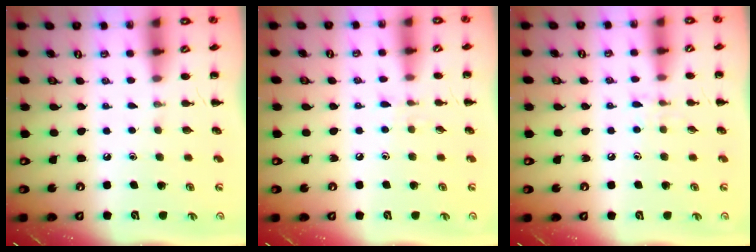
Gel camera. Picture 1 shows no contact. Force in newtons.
{"total": 4.4, "press": 4.0, "slide": 1.8}
{"total": 5.4, "press": 5.1, "slide": 1.9}